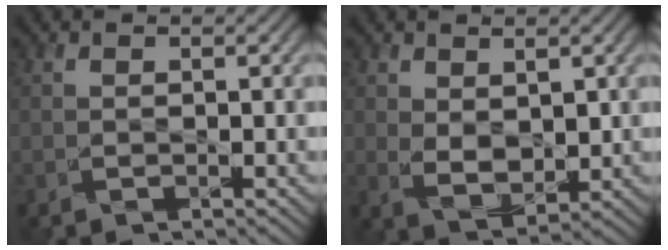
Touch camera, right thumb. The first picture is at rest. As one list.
[{"total": 4.1, "force": [1.2, 2.5, 2.9], "torque": [-0.060, -0.009, 0.029]}]